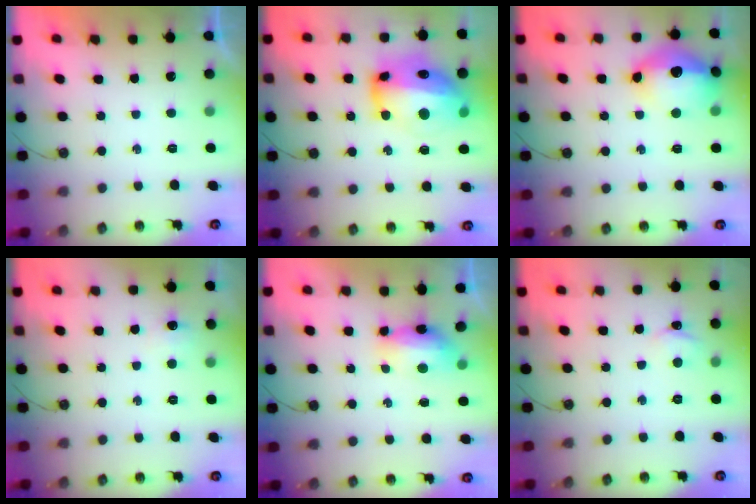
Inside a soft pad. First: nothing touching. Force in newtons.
{"total": 20.1, "press": 20.0, "slide": 2.2}
{"total": 15.9, "press": 15.8, "slide": 1.7}
{"total": 5.4, "press": 5.3, "slide": 0.7}
{"total": 7.5, "press": 7.4, "slide": 1.0}
{"total": 4.0, "press": 4.0, "slide": 0.5}